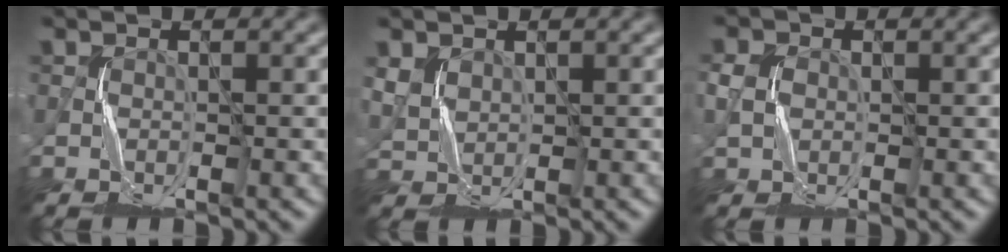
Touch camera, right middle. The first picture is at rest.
{"total": 2.0, "force": [1.2, 1.3, 0.9], "torque": [-0.038, -0.004, 0.028]}
{"total": 2.1, "force": [0.1, 1.8, 1.1], "torque": [-0.035, 0.001, -0.001]}